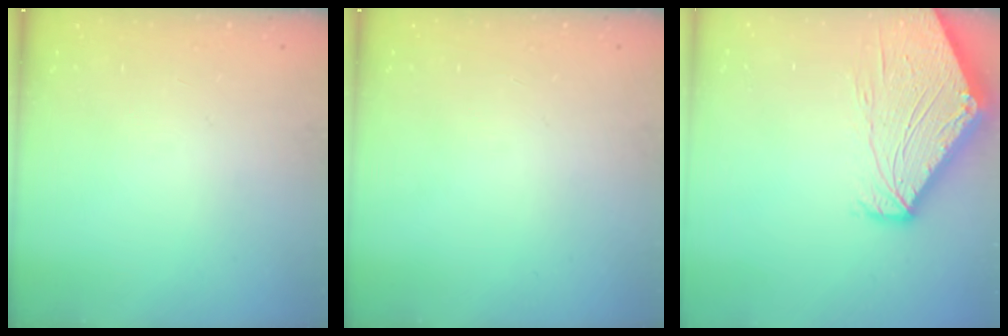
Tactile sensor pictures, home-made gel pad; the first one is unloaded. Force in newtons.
{"total": 0.0}
{"total": 10.4, "press": 10.4, "slide": 1.2}